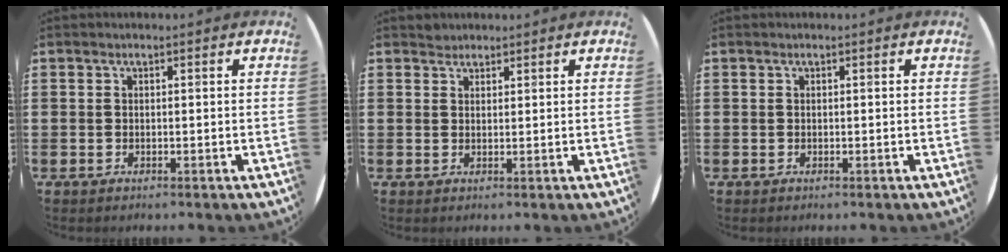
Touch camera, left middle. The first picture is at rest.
{"total": 1.2, "force": [1.2, 0.4, -0.2], "torque": [0.000, 0.001, 0.024]}
{"total": 0.0}